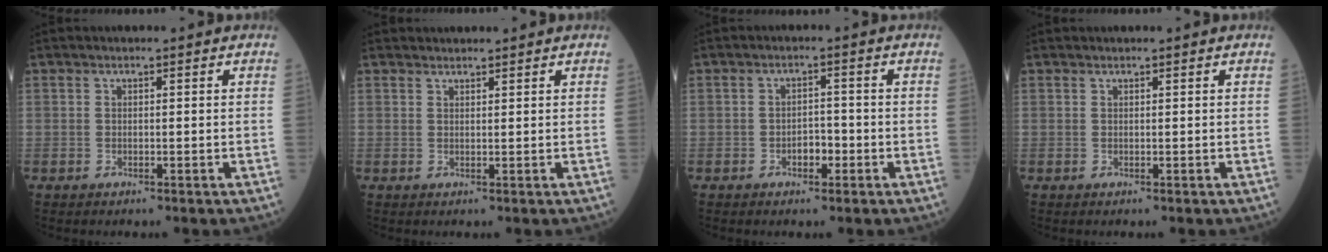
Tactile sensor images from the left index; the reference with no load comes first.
{"total": 1.7, "force": [1.7, 0.3, 0.2], "torque": [-0.007, 0.015, 0.033]}
{"total": 2.4, "force": [-1.1, 1.3, 1.7], "torque": [-0.023, 0.006, -0.019]}
{"total": 0.5, "force": [0.5, 0.0, 0.1], "torque": [-0.005, 0.004, 0.011]}